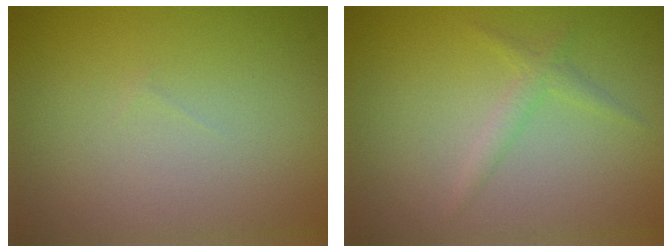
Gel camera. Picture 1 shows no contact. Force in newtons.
{"total": 1.4, "press": 1.4, "slide": 0.1}